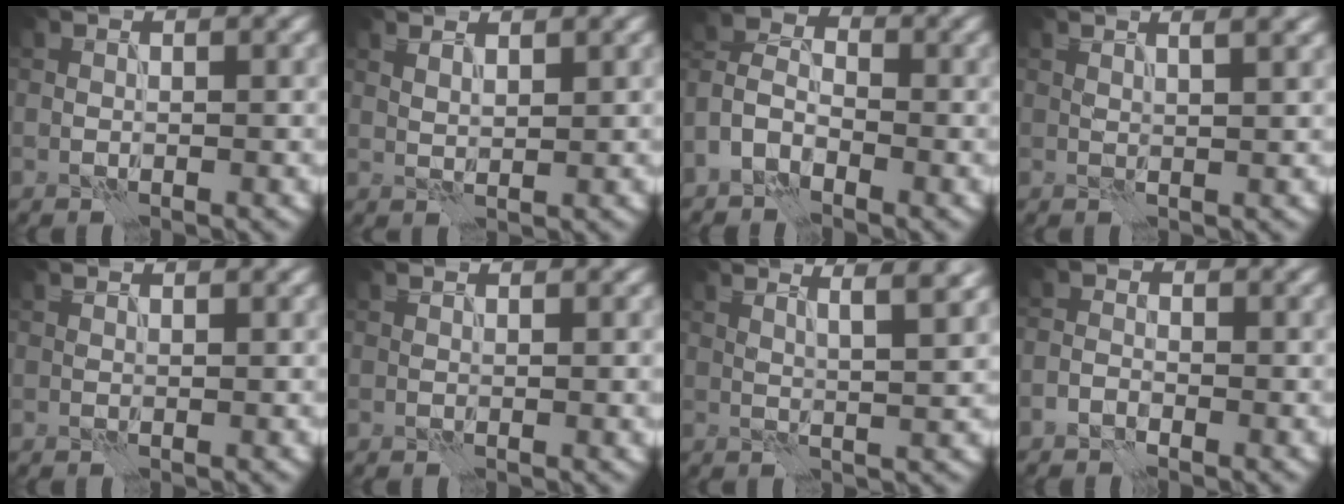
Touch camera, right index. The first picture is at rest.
{"total": 1.5, "force": [1.2, 0.4, 0.8], "torque": [-0.012, -0.003, 0.022]}
{"total": 3.9, "force": [-2.7, 2.3, 1.6], "torque": [-0.037, 0.007, -0.063]}
{"total": 3.3, "force": [2.1, 1.1, 2.3], "torque": [-0.016, 0.013, 0.011]}
{"total": 0.5, "force": [0.5, 0.1, 0.2], "torque": [-0.002, -0.002, 0.004]}
{"total": 0.7, "force": [0.4, 0.2, 0.5], "torque": [-0.002, -0.001, 0.006]}
{"total": 4.3, "force": [2.5, 0.9, 3.4], "torque": [-0.046, 0.012, 0.032]}
{"total": 1.3, "force": [-1.2, 0.5, -0.1], "torque": [0.000, -0.001, -0.020]}